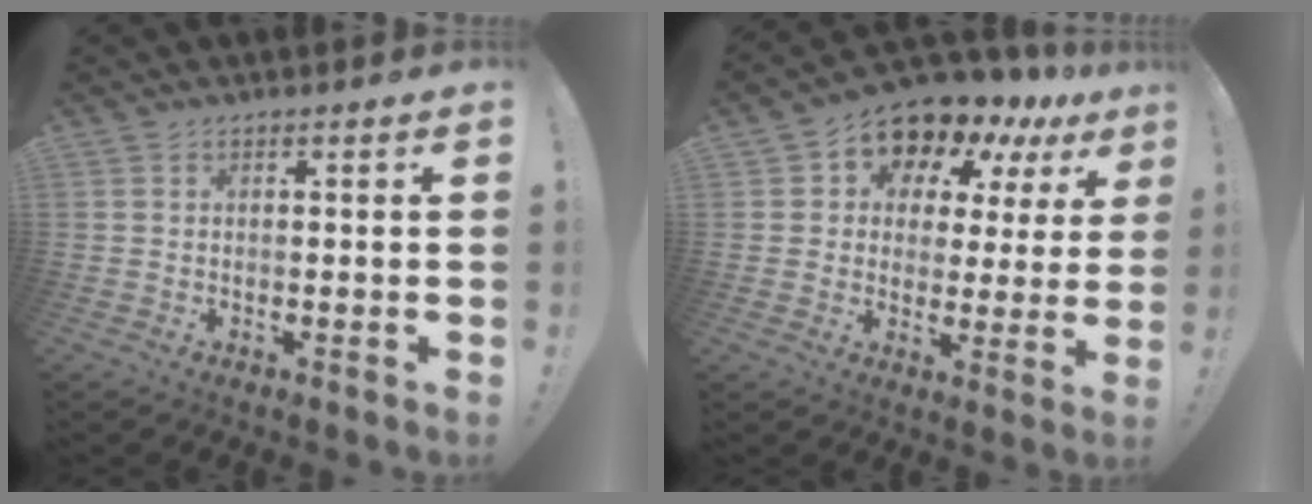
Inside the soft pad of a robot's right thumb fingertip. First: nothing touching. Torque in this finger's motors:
{"motor_torque": [0.90, 2.93, 0.36, 0.00, 0.01]}